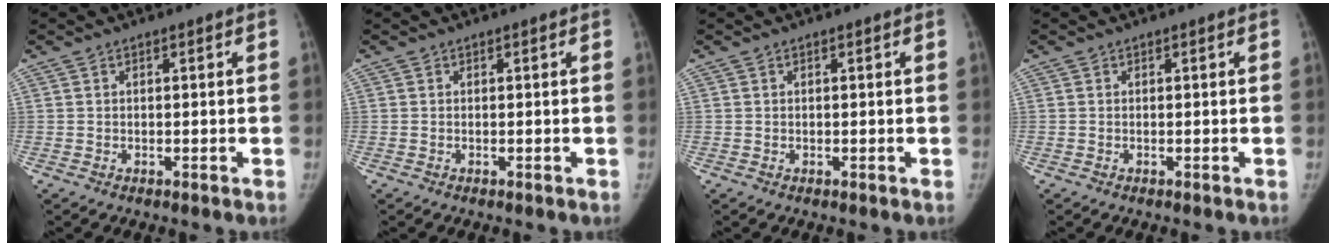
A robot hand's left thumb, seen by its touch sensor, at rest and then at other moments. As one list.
[{"total": 0.0}, {"total": 0.0}, {"total": 0.0}]